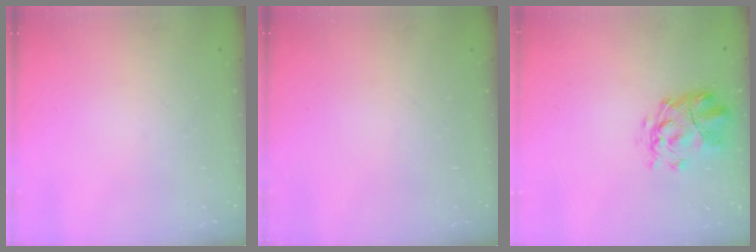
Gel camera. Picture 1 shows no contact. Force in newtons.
{"total": 0.0}
{"total": 3.8, "press": 3.4, "slide": 1.7}